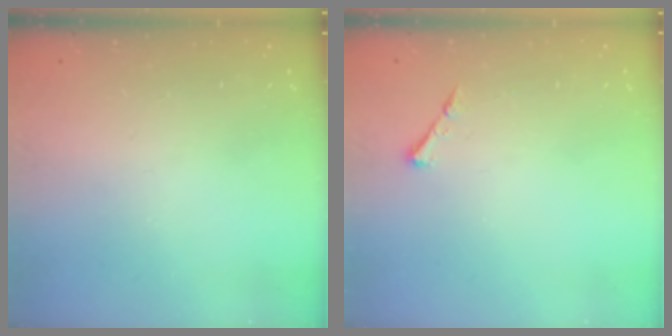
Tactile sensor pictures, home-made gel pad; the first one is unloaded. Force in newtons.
{"total": 3.7, "press": 3.6, "slide": 0.5}